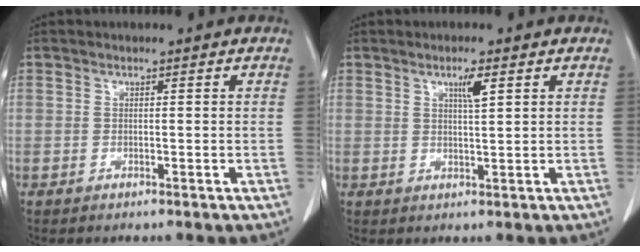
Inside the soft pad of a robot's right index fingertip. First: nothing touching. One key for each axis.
{"total": 2.9, "fx": 1.4, "fy": 0.2, "fz": 2.5, "tx": -0.044, "ty": -0.003, "tz": 0.023}